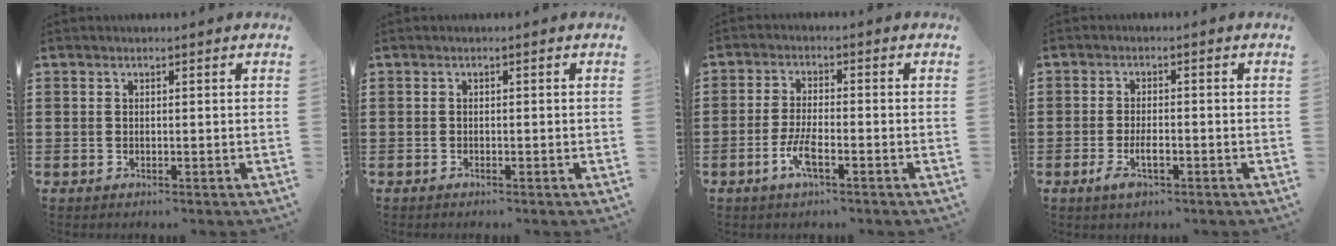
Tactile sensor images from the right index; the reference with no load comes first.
{"total": 0.6, "force": [-0.5, 0.0, 0.1], "torque": [-0.003, -0.001, -0.011]}
{"total": 4.5, "force": [-2.1, 1.1, 3.8], "torque": [-0.083, -0.005, -0.043]}
{"total": 3.7, "force": [-1.6, 1.3, 3.1], "torque": [-0.067, -0.004, -0.032]}